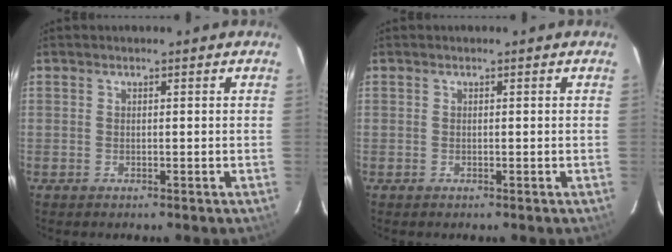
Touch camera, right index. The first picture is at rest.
{"total": 0.0}